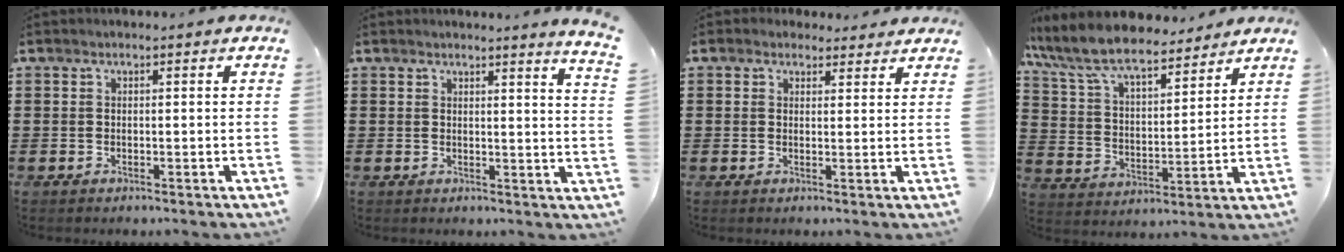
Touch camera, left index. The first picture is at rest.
{"total": 2.6, "force": [2.4, -0.9, 0.7], "torque": [-0.012, -0.020, 0.040]}
{"total": 2.1, "force": [1.8, 1.1, 0.1], "torque": [-0.002, 0.001, 0.031]}
{"total": 9.2, "force": [8.3, 1.7, 3.6], "torque": [-0.106, -0.040, 0.144]}